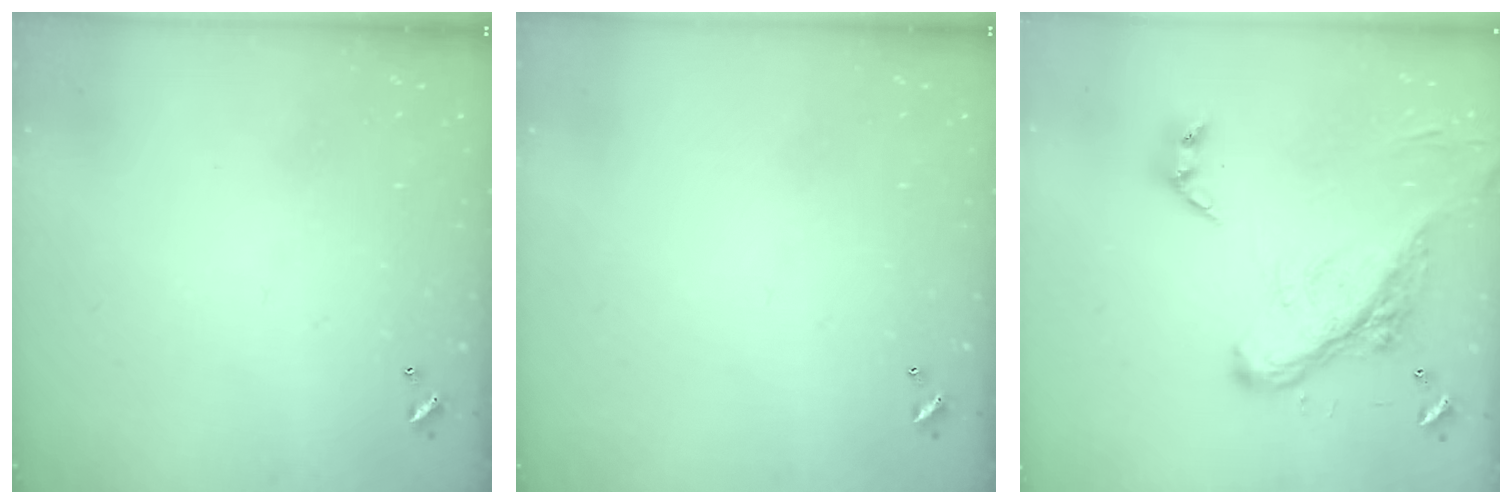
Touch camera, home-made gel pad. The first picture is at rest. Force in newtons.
{"total": 0.0}
{"total": 10.0, "press": 9.8, "slide": 2.0}